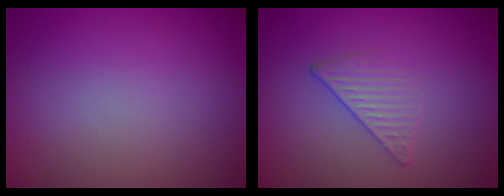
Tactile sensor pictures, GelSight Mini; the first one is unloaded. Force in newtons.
{"total": 1.6, "press": 1.0, "slide": 1.2}